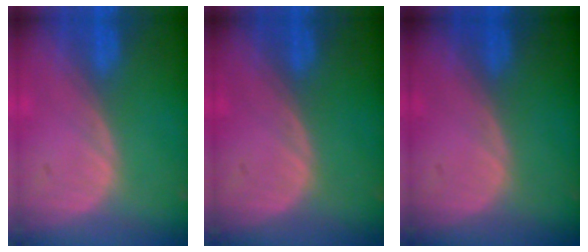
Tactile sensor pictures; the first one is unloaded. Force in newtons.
{"total": 0.0}
{"total": 0.0}